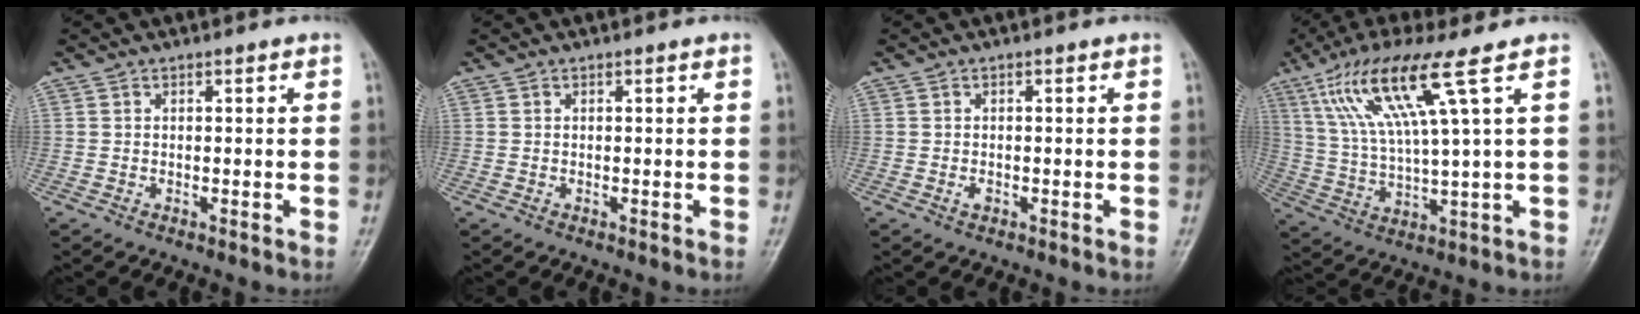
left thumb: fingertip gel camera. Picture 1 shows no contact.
{"total": 0.0}
{"total": 1.0, "force": [-0.4, 0.6, 0.7], "torque": [-0.008, 0.001, -0.008]}
{"total": 13.8, "force": [6.6, 0.5, 12.1], "torque": [-0.257, -0.015, 0.131]}